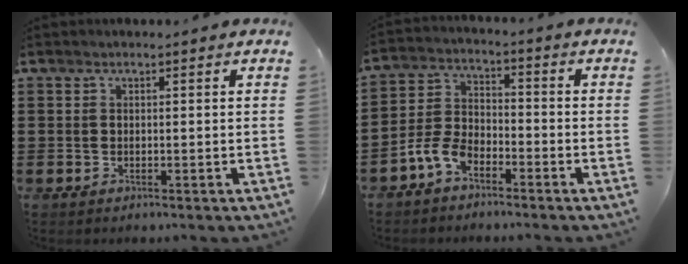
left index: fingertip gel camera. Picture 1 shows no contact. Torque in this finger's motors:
{"motor_torque": [0.68, 0.41, 0.23, 0.09]}